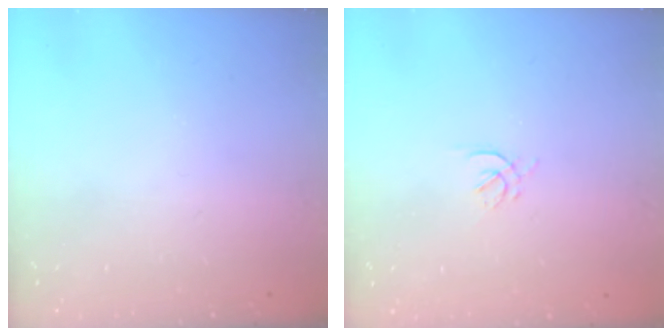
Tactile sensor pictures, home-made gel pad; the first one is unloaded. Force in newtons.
{"total": 1.7, "press": 1.6, "slide": 0.6}